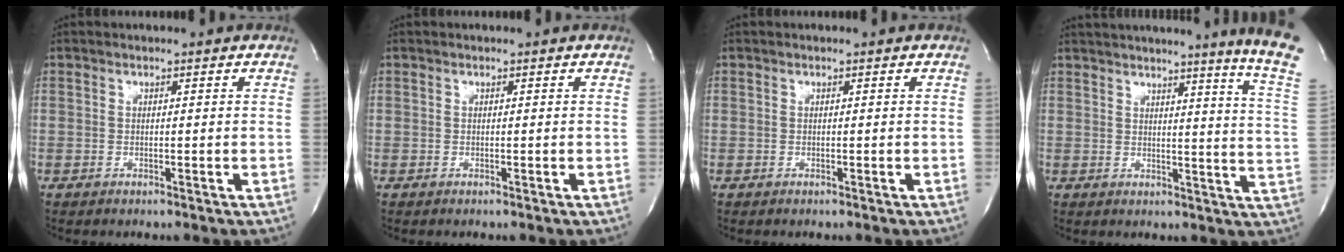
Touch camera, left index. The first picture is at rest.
{"total": 0.0}
{"total": 0.0}
{"total": 15.6, "force": [12.6, -3.1, 8.7], "torque": [-0.122, -0.085, 0.133]}